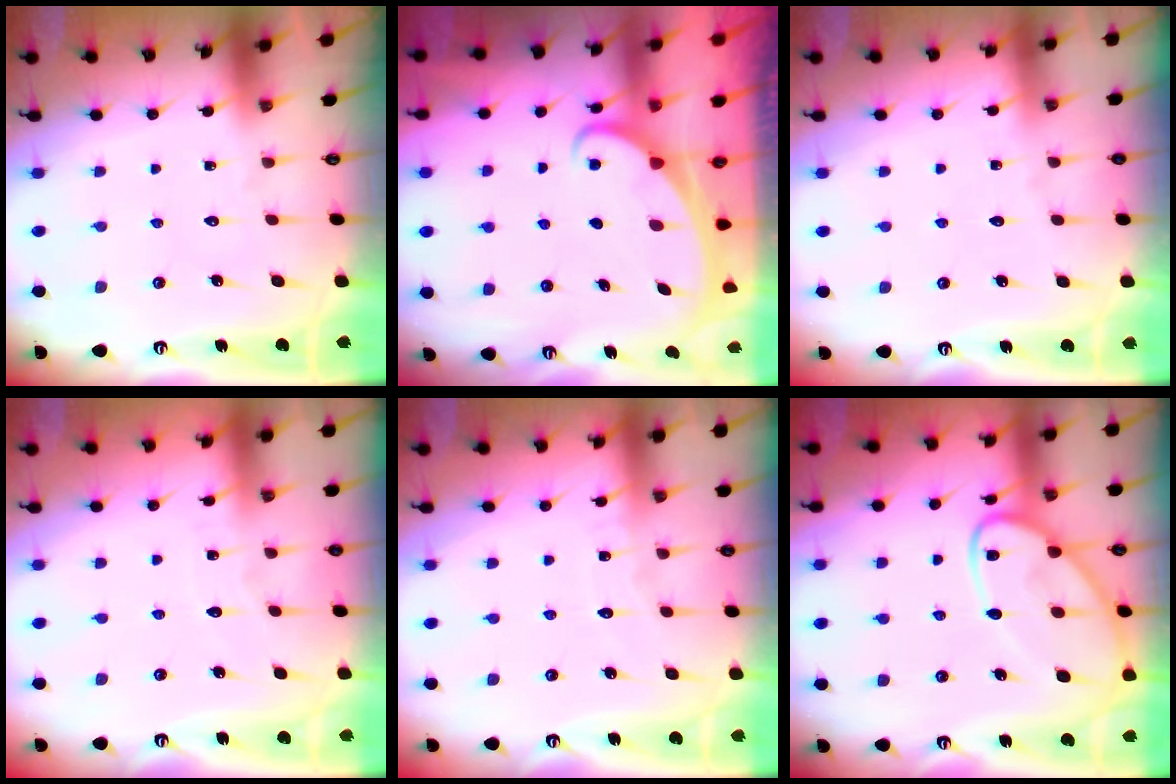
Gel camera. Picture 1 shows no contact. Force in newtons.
{"total": 2.2, "press": 2.2, "slide": 0.3}
{"total": 1.8, "press": 1.7, "slide": 0.2}
{"total": 2.8, "press": 2.8, "slide": 0.1}
{"total": 3.7, "press": 3.6, "slide": 0.5}
{"total": 12.9, "press": 12.8, "slide": 1.1}